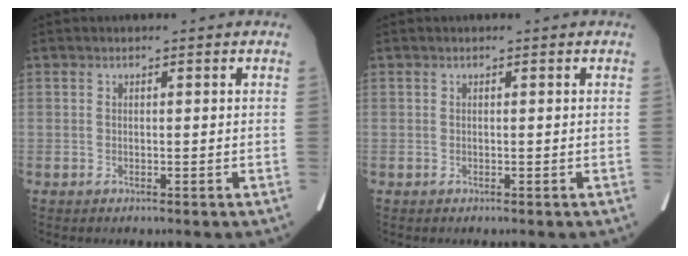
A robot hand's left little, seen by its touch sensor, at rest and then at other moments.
{"total": 0.0}